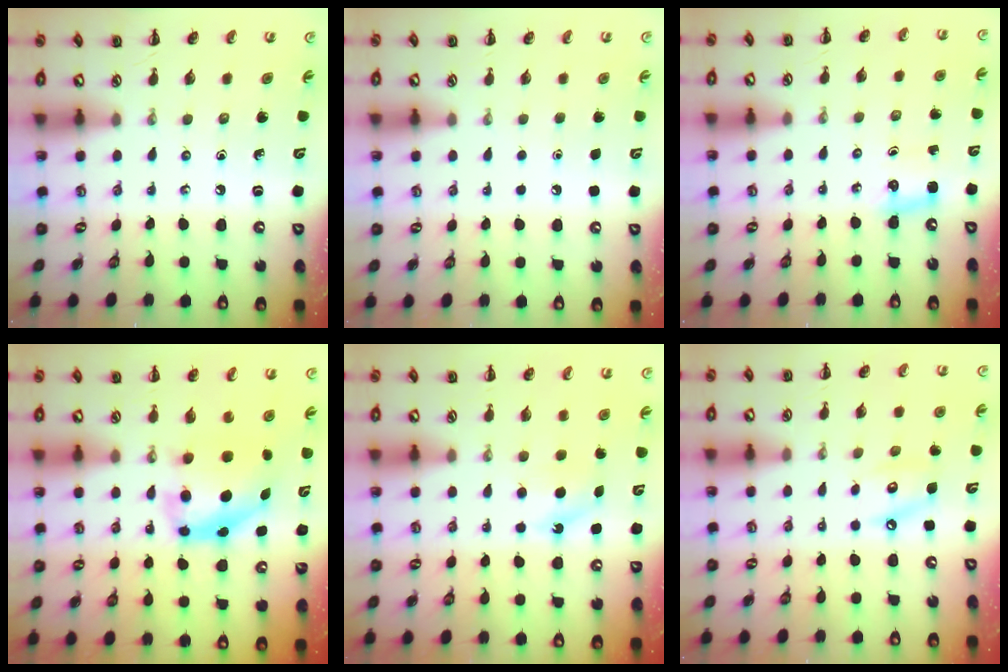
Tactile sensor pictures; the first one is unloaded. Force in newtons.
{"total": 1.7, "press": 1.6, "slide": 0.1}
{"total": 3.5, "press": 3.3, "slide": 0.9}
{"total": 6.5, "press": 6.4, "slide": 0.9}
{"total": 4.9, "press": 4.7, "slide": 1.6}
{"total": 7.7, "press": 7.6, "slide": 1.1}